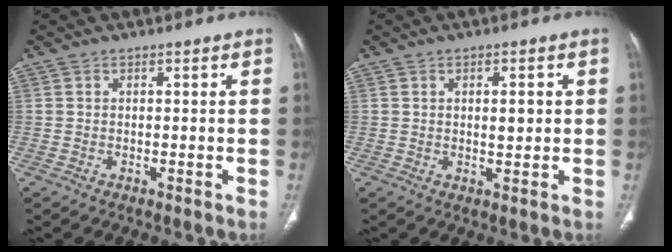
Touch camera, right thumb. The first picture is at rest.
{"total": 3.4, "force": [0.7, 1.4, 3.1], "torque": [-0.043, -0.003, 0.013]}